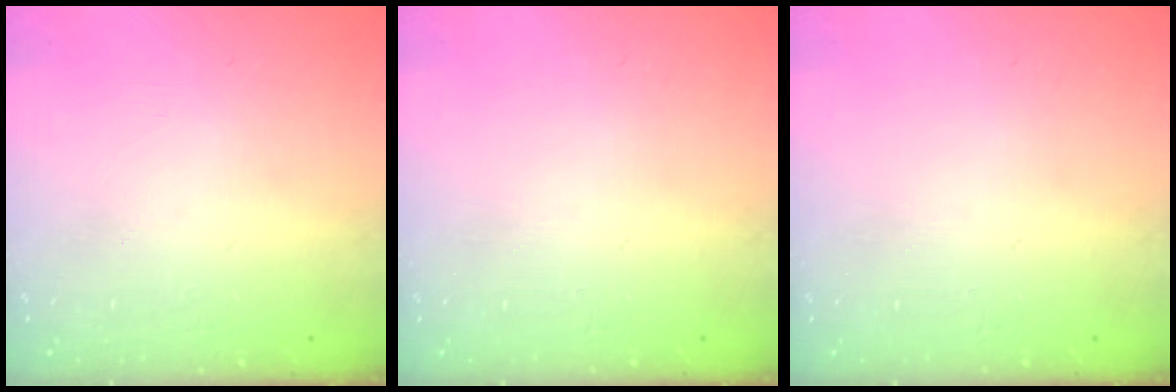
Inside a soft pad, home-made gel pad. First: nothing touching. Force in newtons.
{"total": 0.0}
{"total": 0.0}